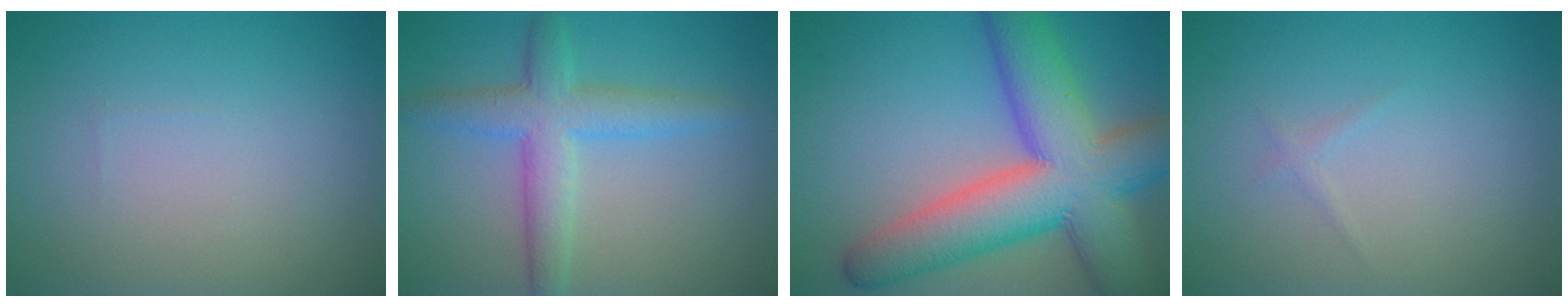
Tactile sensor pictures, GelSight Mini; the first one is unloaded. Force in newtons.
{"total": 4.5, "press": 4.5, "slide": 0.1}
{"total": 12.3, "press": 12.3, "slide": 0.5}
{"total": 0.6, "press": 0.6, "slide": 0.0}